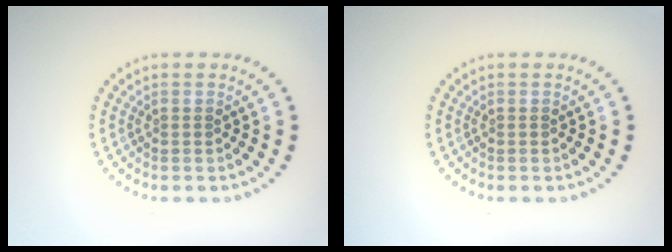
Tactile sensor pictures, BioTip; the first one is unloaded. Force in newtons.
{"total": 0.0}